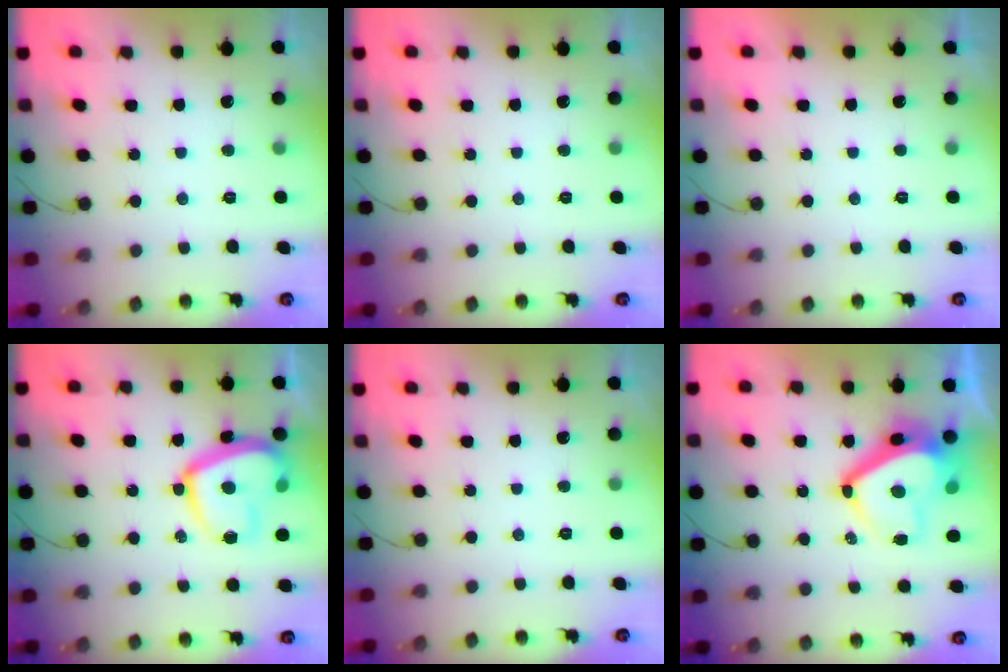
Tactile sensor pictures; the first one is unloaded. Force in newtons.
{"total": 0.0}
{"total": 2.2, "press": 2.2, "slide": 0.4}
{"total": 16.3, "press": 16.3, "slide": 1.4}
{"total": 0.0}
{"total": 13.6, "press": 13.5, "slide": 1.4}